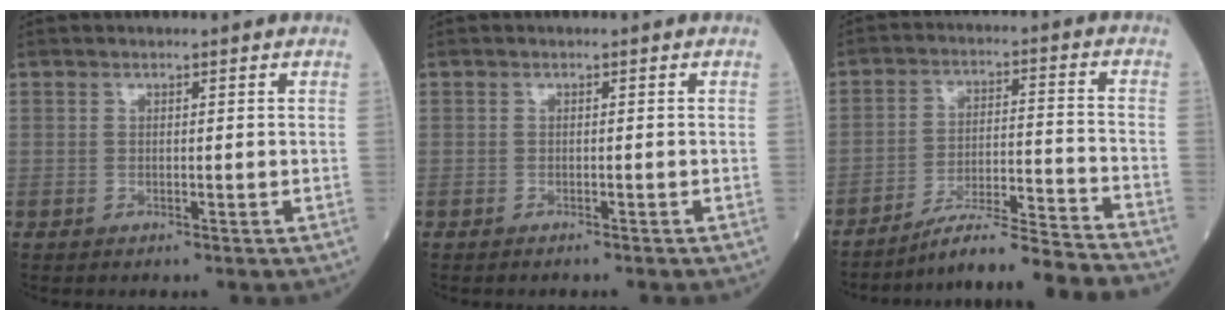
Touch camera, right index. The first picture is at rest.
{"total": 1.2, "force": [-1.1, 0.0, 0.5], "torque": [-0.004, 0.001, -0.014]}
{"total": 14.3, "force": [-13.6, -2.0, 4.1], "torque": [-0.044, 0.003, -0.217]}